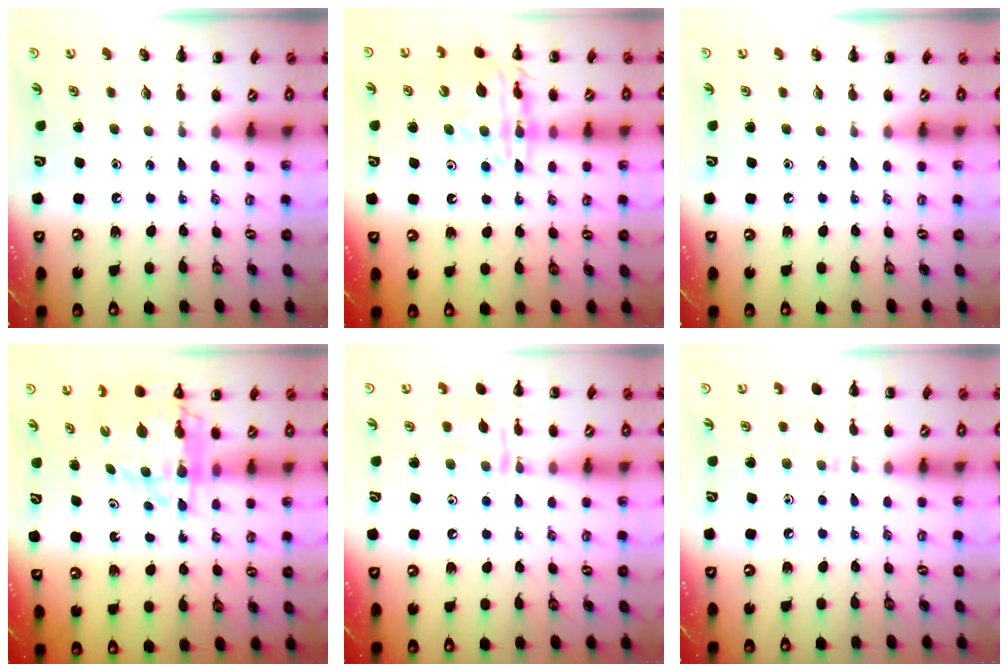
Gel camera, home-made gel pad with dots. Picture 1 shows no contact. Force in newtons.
{"total": 14.4, "press": 14.3, "slide": 1.9}
{"total": 0.0}
{"total": 9.1, "press": 8.6, "slide": 3.1}
{"total": 8.6, "press": 8.6, "slide": 0.5}
{"total": 4.4, "press": 4.2, "slide": 1.5}